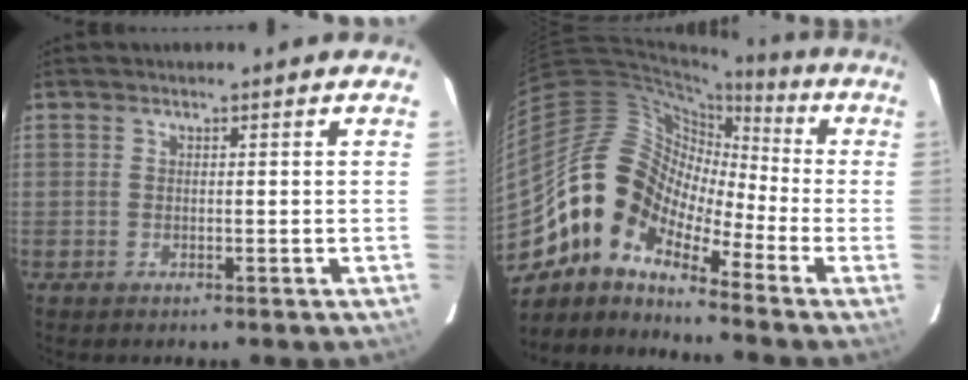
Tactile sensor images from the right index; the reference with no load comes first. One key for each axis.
{"total": 12.5, "fx": -8.1, "fy": 7.2, "fz": 6.3, "tx": -0.107, "ty": 0.020, "tz": -0.183}